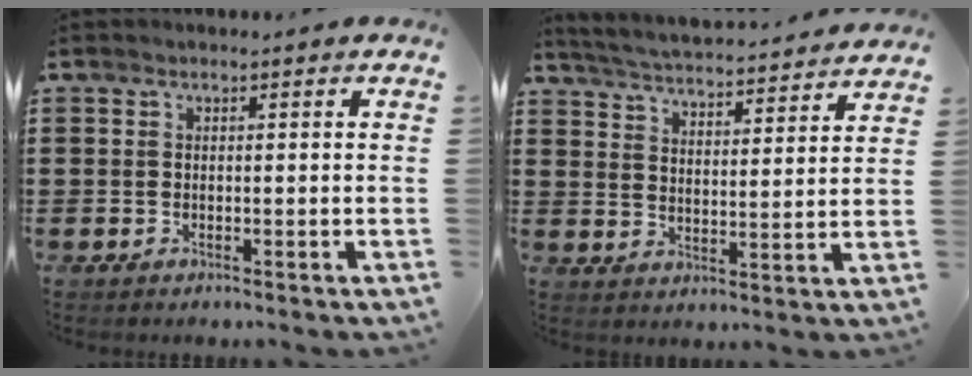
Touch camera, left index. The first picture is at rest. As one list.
[{"total": 3.8, "force": [3.8, -0.7, 0.2], "torque": [-0.026, -0.035, 0.058]}]